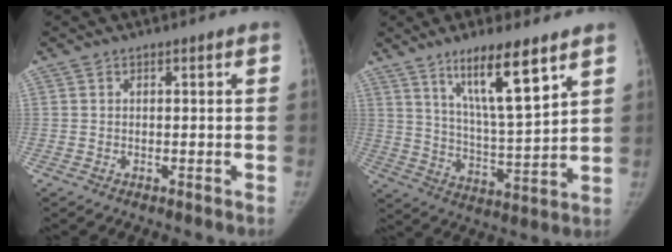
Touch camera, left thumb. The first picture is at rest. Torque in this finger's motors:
{"motor_torque": [0.78, -0.14, 1.31, -1.47, 0.24]}